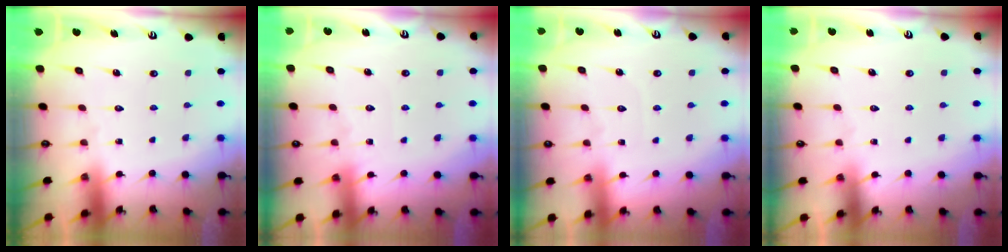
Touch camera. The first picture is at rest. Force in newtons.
{"total": 5.2, "press": 5.1, "slide": 0.6}
{"total": 2.4, "press": 2.4, "slide": 0.3}
{"total": 3.2, "press": 3.1, "slide": 0.4}